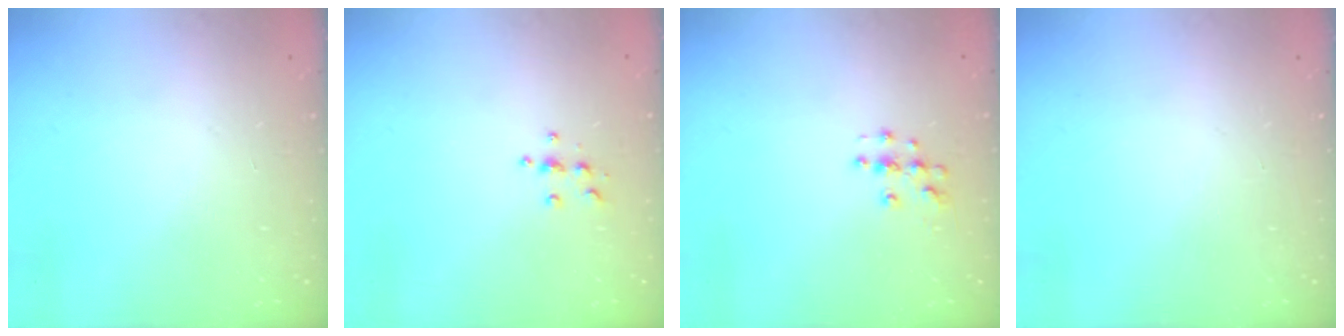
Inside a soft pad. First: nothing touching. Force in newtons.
{"total": 3.8, "press": 3.8, "slide": 0.4}
{"total": 3.8, "press": 3.8, "slide": 0.2}
{"total": 0.0}